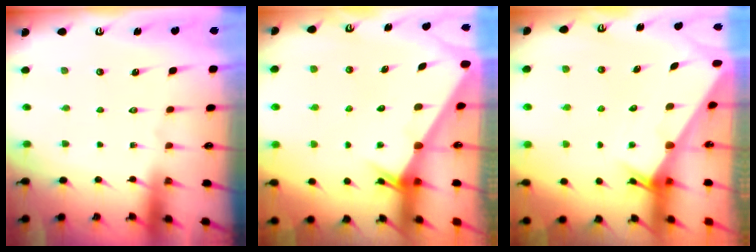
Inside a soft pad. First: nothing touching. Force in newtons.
{"total": 2.5, "press": 2.5, "slide": 0.1}
{"total": 2.0, "press": 2.0, "slide": 0.1}